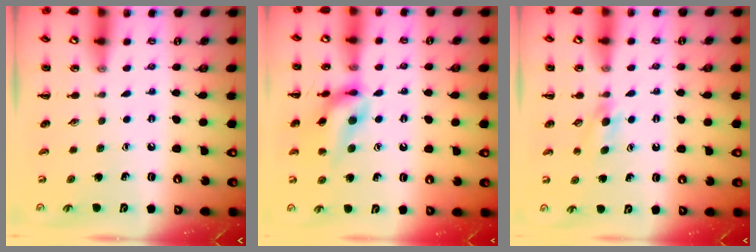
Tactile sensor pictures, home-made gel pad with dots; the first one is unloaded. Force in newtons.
{"total": 15.1, "press": 14.9, "slide": 1.8}
{"total": 3.8, "press": 3.6, "slide": 1.3}